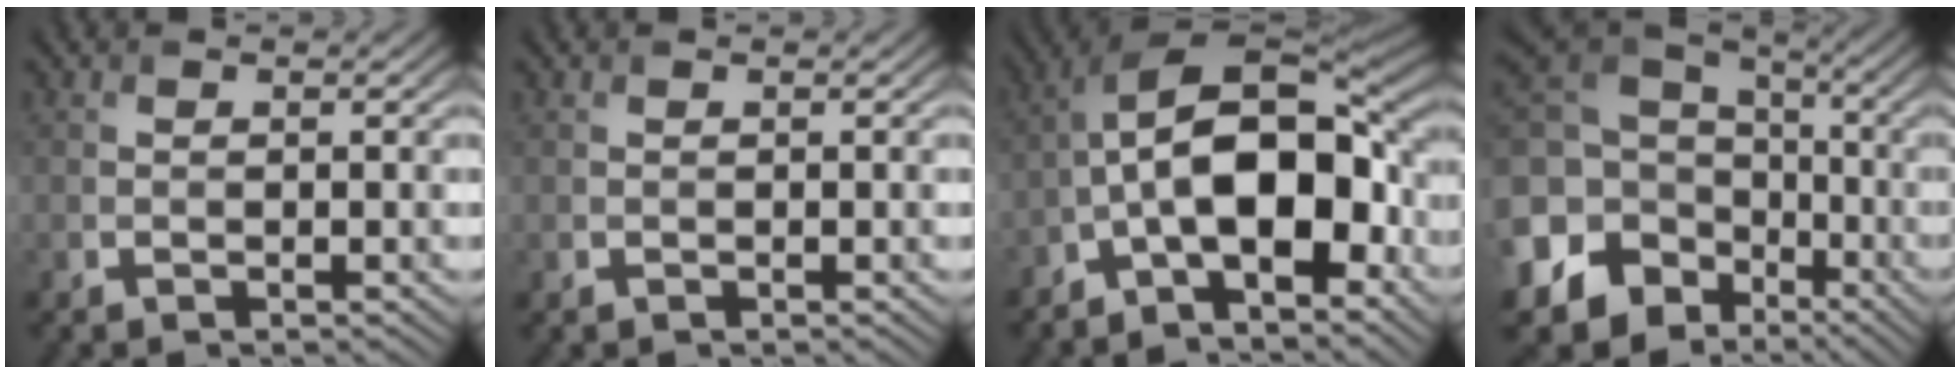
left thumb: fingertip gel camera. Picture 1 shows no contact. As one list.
[{"total": 0.0}, {"total": 14.1, "force": [-3.8, 6.2, 12.1], "torque": [-0.210, 0.012, -0.076]}, {"total": 19.6, "force": [-5.2, 16.7, 8.7], "torque": [-0.259, -0.041, -0.099]}]